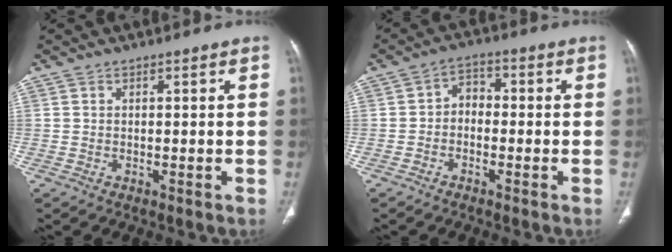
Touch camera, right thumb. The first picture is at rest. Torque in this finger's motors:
{"motor_torque": [-0.81, -0.02, -0.16, 0.26, 0.09]}